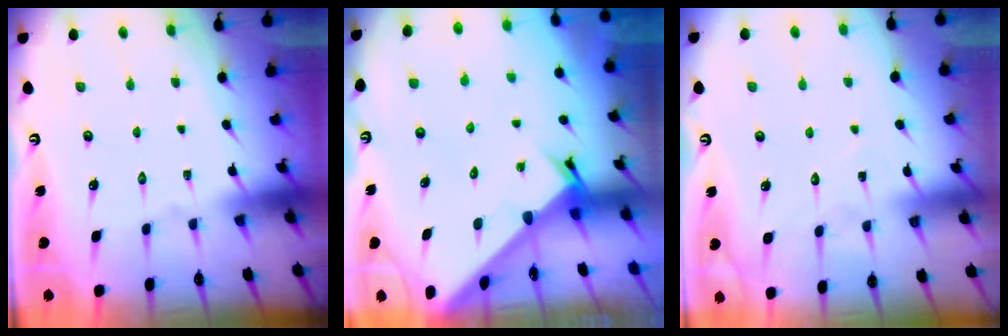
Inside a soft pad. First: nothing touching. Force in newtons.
{"total": 2.4, "press": 2.4, "slide": 0.2}
{"total": 5.9, "press": 5.9, "slide": 0.2}